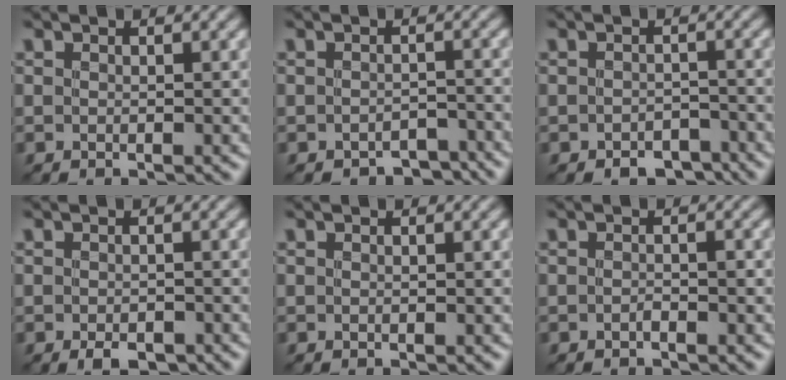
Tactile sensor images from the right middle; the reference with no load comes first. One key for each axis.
{"total": 2.3, "fx": -2.0, "fy": 0.9, "fz": 0.5, "tx": 0.000, "ty": 0.003, "tz": -0.026}
{"total": 2.1, "fx": -1.6, "fy": 1.2, "fz": 0.8, "tx": -0.009, "ty": 0.001, "tz": -0.025}
{"total": 2.0, "fx": -1.3, "fy": 0.9, "fz": 1.2, "tx": -0.019, "ty": -0.005, "tz": -0.021}
{"total": 0.0}
{"total": 0.7, "fx": -0.4, "fy": 0.1, "fz": 0.5, "tx": -0.009, "ty": 0.003, "tz": -0.008}